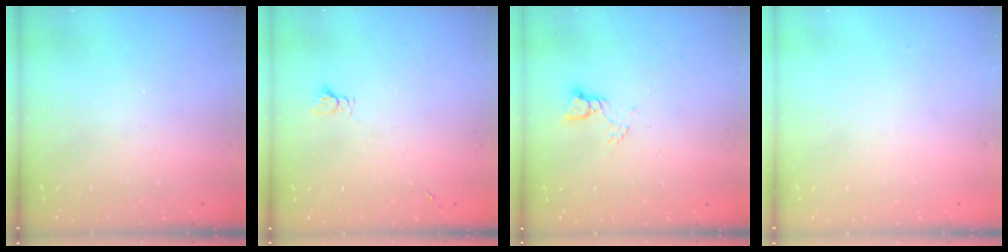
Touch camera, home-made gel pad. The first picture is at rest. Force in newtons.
{"total": 2.6, "press": 2.5, "slide": 0.4}
{"total": 2.7, "press": 2.7, "slide": 0.2}
{"total": 0.0}